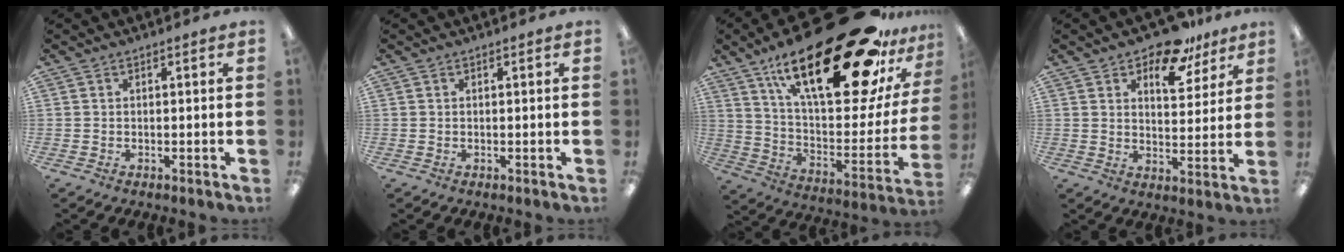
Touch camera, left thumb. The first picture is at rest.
{"total": 0.0}
{"total": 34.5, "force": [19.6, 12.6, 25.5], "torque": [-0.344, -0.131, 0.337]}
{"total": 11.2, "force": [8.4, 5.1, 5.3], "torque": [-0.066, -0.049, 0.146]}